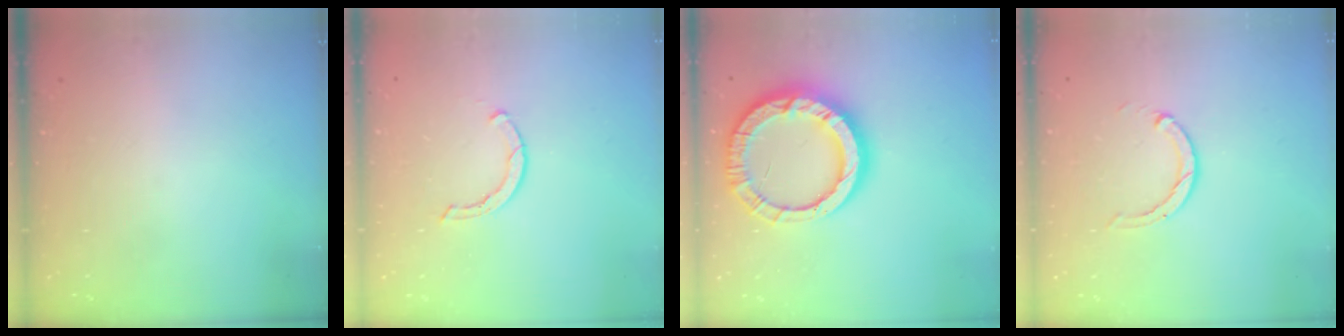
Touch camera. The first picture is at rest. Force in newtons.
{"total": 1.7, "press": 1.6, "slide": 0.3}
{"total": 17.5, "press": 17.4, "slide": 1.5}
{"total": 2.0, "press": 2.0, "slide": 0.3}